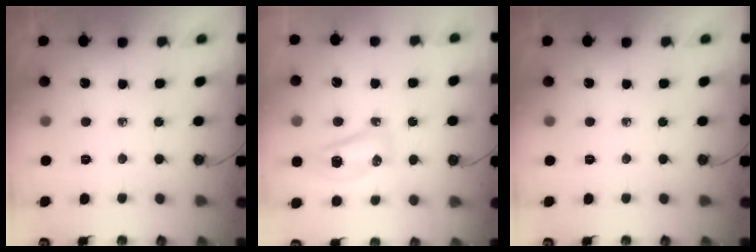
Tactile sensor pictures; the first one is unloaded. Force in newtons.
{"total": 7.9, "press": 7.9, "slide": 1.1}
{"total": 0.0}